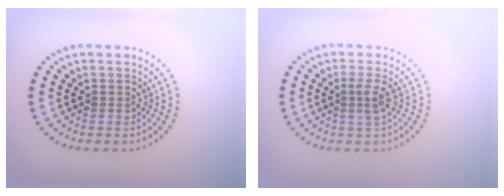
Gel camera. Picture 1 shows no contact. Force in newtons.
{"total": 1.7, "press": 1.3, "slide": 1.1}